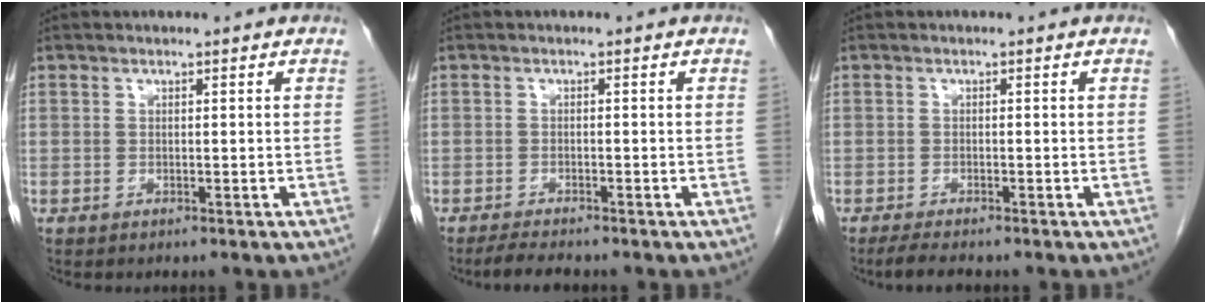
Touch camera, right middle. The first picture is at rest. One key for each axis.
{"total": 2.9, "fx": -2.6, "fy": 0.2, "fz": 1.3, "tx": -0.031, "ty": -0.010, "tz": -0.043}
{"total": 2.7, "fx": -2.3, "fy": 0.2, "fz": 1.5, "tx": -0.032, "ty": -0.008, "tz": -0.038}